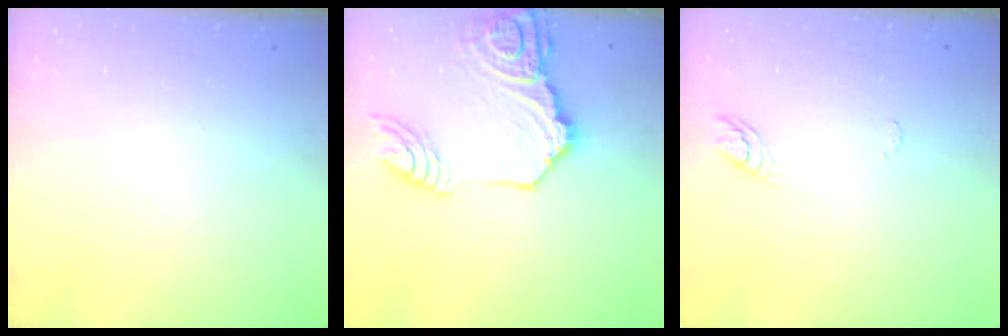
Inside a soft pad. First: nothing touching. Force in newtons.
{"total": 20.3, "press": 20.1, "slide": 2.6}
{"total": 3.6, "press": 3.6, "slide": 0.2}